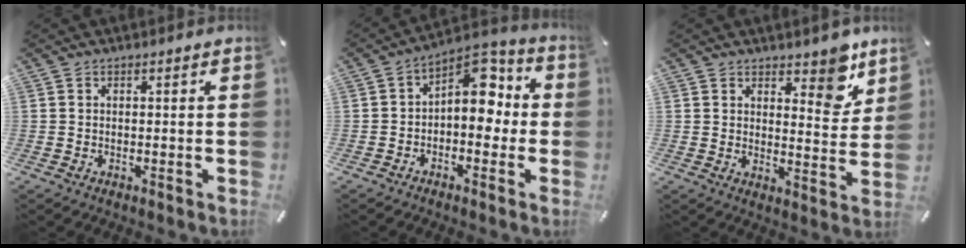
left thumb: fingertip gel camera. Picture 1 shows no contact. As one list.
[{"total": 9.8, "force": [1.7, 6.3, 7.3], "torque": [-0.080, -0.023, 0.025]}, {"total": 7.9, "force": [5.5, 4.2, 3.8], "torque": [-0.029, -0.038, 0.090]}]